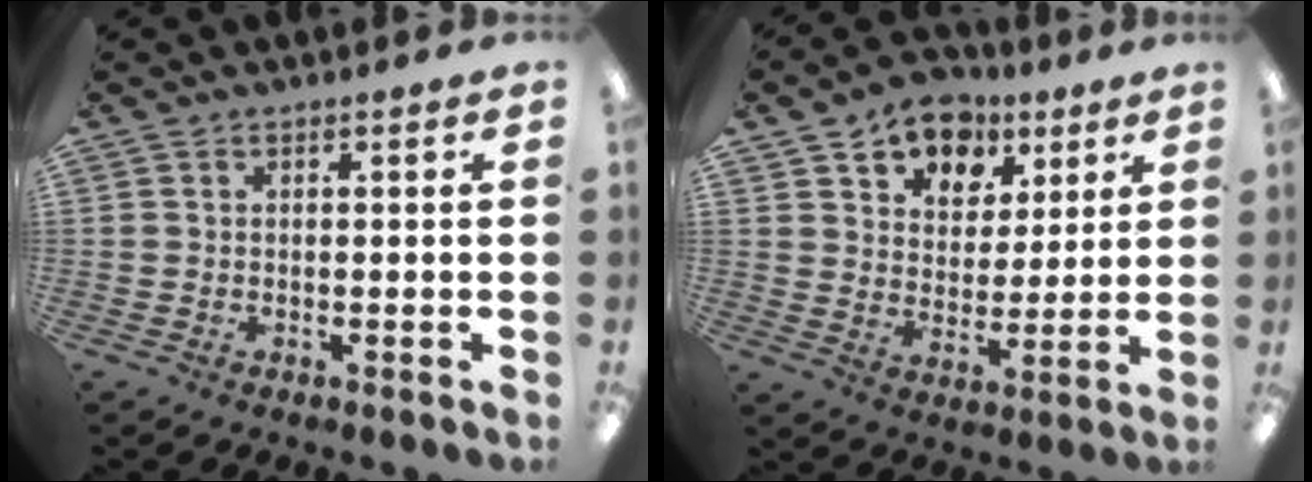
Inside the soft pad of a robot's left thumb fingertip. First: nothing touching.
{"total": 10.3, "force": [7.4, 6.8, 2.1], "torque": [-0.042, -0.050, 0.137]}